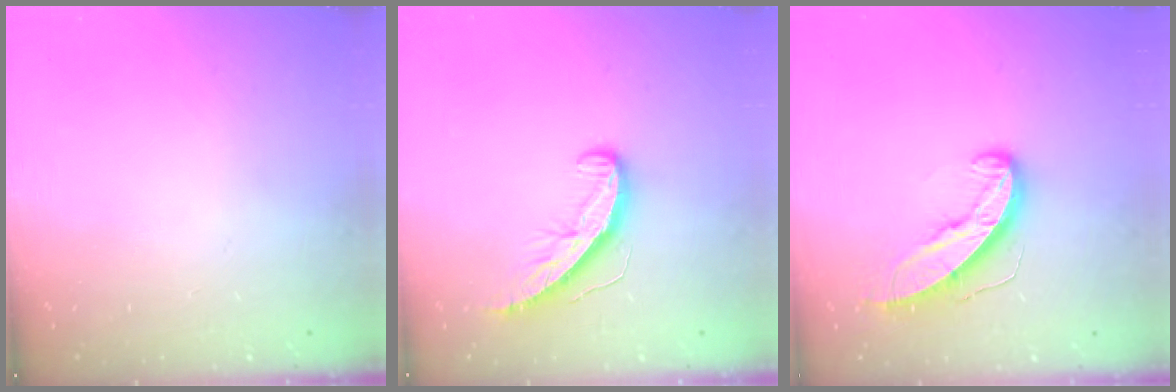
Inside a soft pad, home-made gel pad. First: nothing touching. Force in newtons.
{"total": 8.5, "press": 8.5, "slide": 0.1}
{"total": 9.8, "press": 9.8, "slide": 0.4}